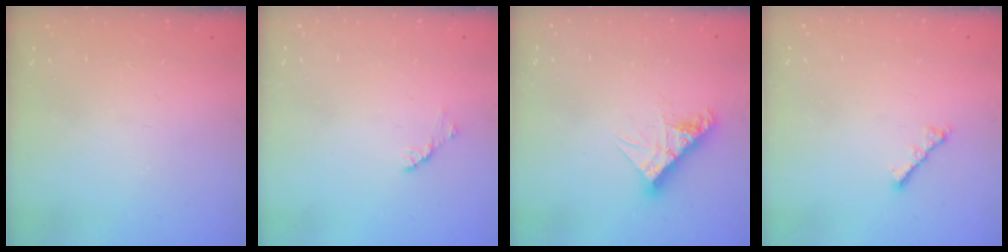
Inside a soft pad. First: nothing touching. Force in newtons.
{"total": 1.7, "press": 1.6, "slide": 0.4}
{"total": 9.8, "press": 9.8, "slide": 0.7}
{"total": 3.4, "press": 3.4, "slide": 0.6}